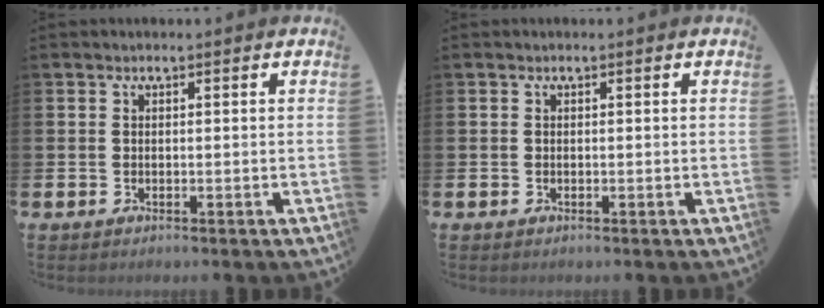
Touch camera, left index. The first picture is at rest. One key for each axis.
{"total": 0.0}